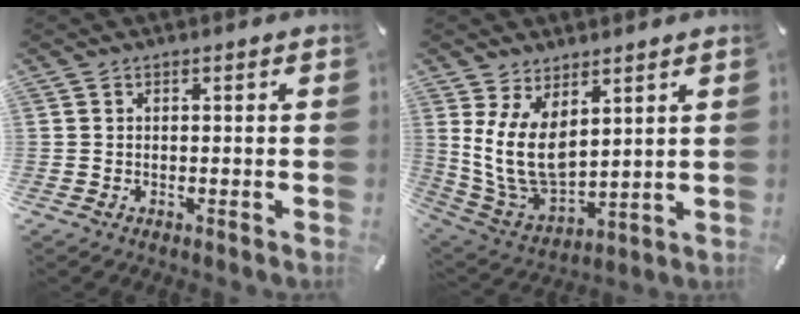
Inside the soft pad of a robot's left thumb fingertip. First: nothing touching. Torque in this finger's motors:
{"motor_torque": [0.56, 0.61, 1.79, -0.98, 0.60]}